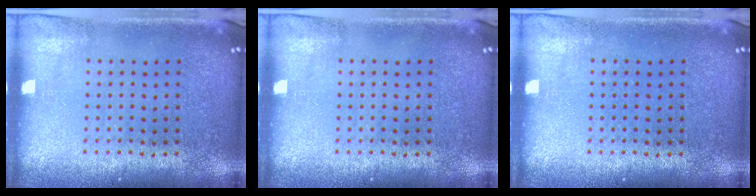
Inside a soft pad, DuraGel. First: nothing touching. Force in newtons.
{"total": 0.0}
{"total": 0.0}